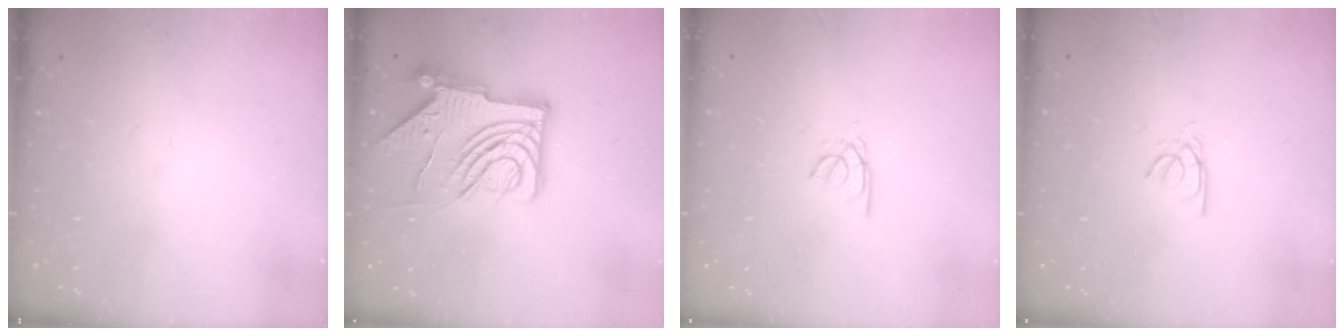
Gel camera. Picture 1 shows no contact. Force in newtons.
{"total": 12.2, "press": 12.1, "slide": 1.4}
{"total": 2.6, "press": 2.6, "slide": 0.4}
{"total": 2.6, "press": 2.6, "slide": 0.3}